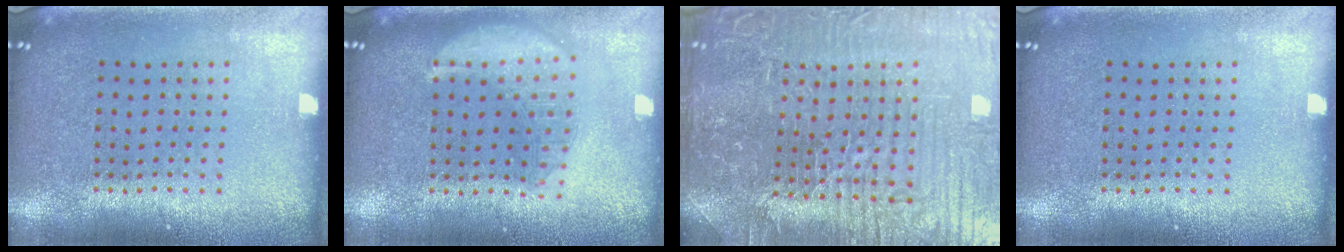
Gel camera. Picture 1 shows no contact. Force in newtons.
{"total": 2.8, "press": 2.7, "slide": 0.4}
{"total": 5.5, "press": 5.3, "slide": 1.4}
{"total": 0.0}